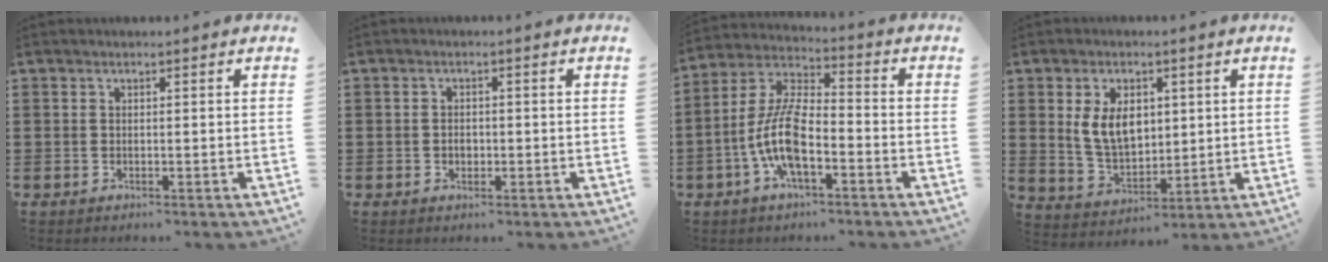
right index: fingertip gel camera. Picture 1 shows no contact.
{"total": 1.6, "force": [-0.3, 1.1, 1.1], "torque": [-0.022, 0.004, -0.007]}
{"total": 10.0, "force": [-3.5, 3.8, 8.6], "torque": [-0.207, -0.007, -0.072]}
{"total": 7.5, "force": [1.7, 4.9, 5.5], "torque": [-0.126, 0.006, 0.026]}